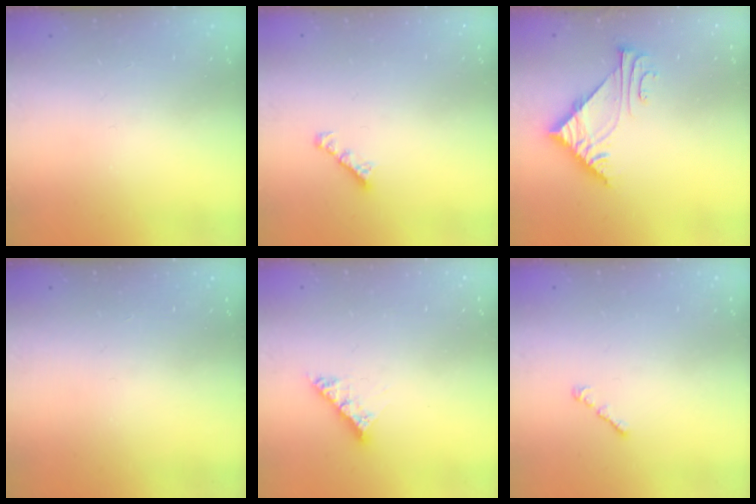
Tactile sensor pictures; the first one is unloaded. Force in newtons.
{"total": 1.7, "press": 1.6, "slide": 0.5}
{"total": 7.7, "press": 7.7, "slide": 0.4}
{"total": 0.0}
{"total": 6.8, "press": 6.8, "slide": 0.8}
{"total": 1.0, "press": 0.9, "slide": 0.5}